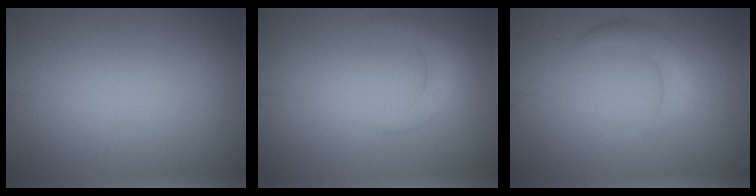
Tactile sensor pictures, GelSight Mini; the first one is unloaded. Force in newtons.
{"total": 2.0, "press": 2.0, "slide": 0.1}
{"total": 2.5, "press": 2.5, "slide": 0.2}